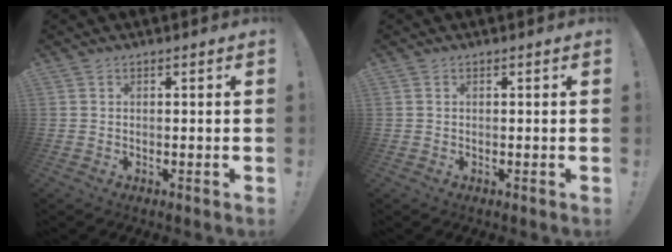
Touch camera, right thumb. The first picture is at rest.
{"total": 0.0}